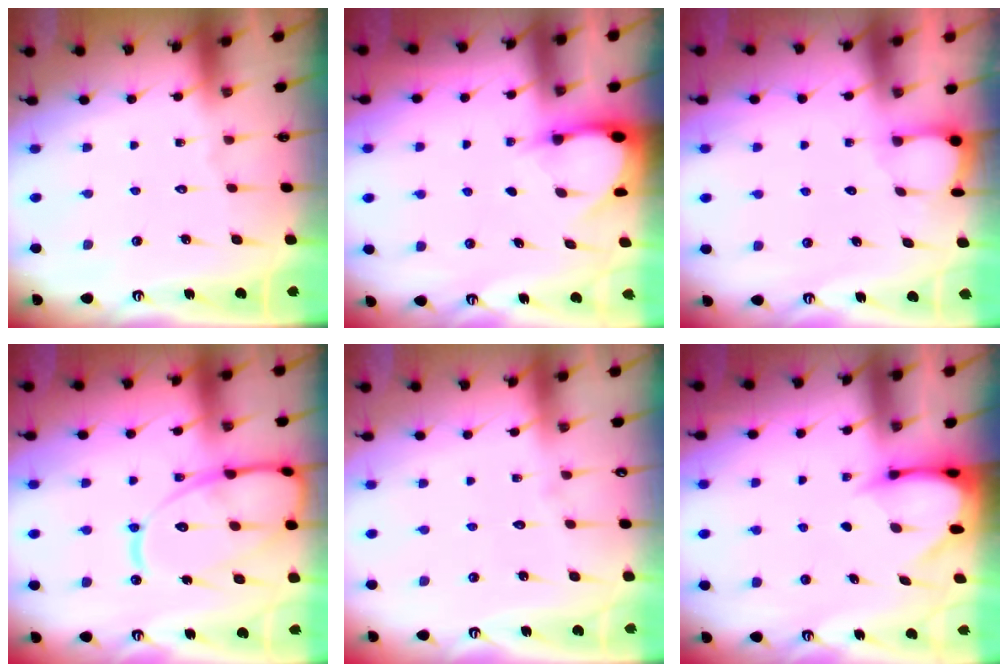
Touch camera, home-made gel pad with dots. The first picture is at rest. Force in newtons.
{"total": 2.9, "press": 2.9, "slide": 0.3}
{"total": 2.0, "press": 2.0, "slide": 0.2}
{"total": 17.8, "press": 17.7, "slide": 1.7}
{"total": 2.1, "press": 2.1, "slide": 0.2}
{"total": 3.4, "press": 3.4, "slide": 0.3}